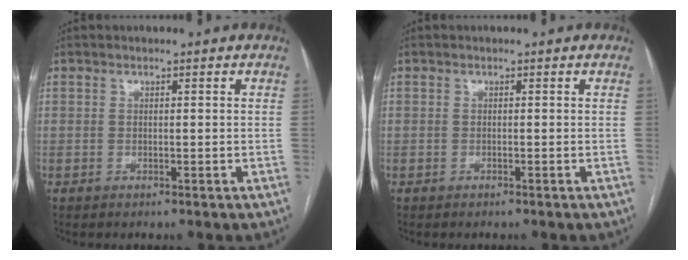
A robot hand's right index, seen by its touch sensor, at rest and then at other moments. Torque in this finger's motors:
{"motor_torque": [-0.24, -0.02, 0.07, 0.01]}